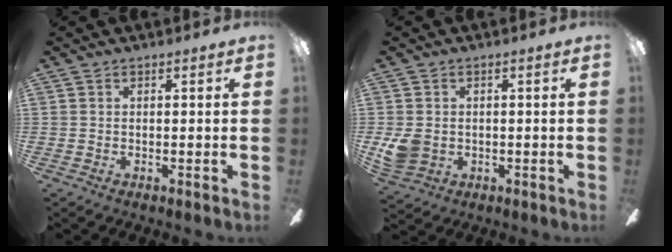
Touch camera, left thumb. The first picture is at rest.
{"total": 5.5, "force": [0.1, 4.6, 2.9], "torque": [-0.058, 0.007, 0.006]}